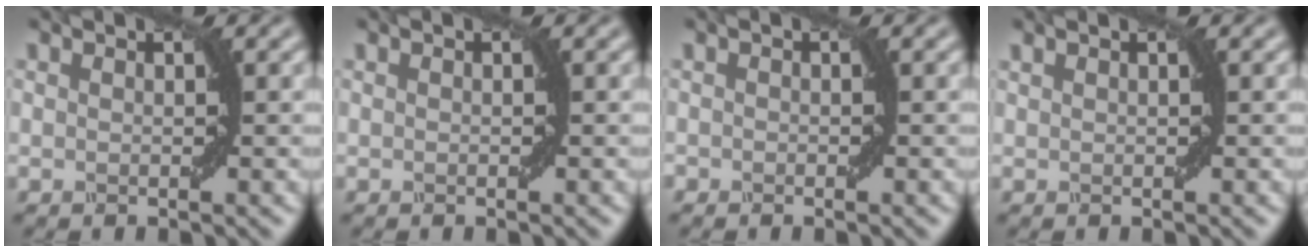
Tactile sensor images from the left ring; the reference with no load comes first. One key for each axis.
{"total": 0.0}
{"total": 0.6, "fx": -0.6, "fy": 0.1, "fz": 0.1, "tx": 0.000, "ty": 0.001, "tz": -0.011}
{"total": 0.9, "fx": 0.6, "fy": 0.4, "fz": 0.6, "tx": -0.001, "ty": -0.006, "tz": -0.003}